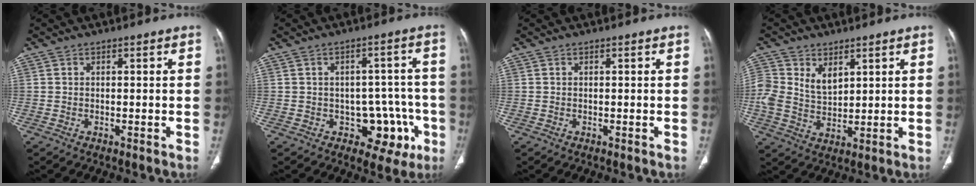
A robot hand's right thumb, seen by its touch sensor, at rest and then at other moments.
{"total": 9.5, "force": [-3.4, 6.6, 5.8], "torque": [-0.025, 0.029, -0.034]}
{"total": 0.0}
{"total": 7.5, "force": [2.7, 5.2, 4.6], "torque": [-0.073, -0.009, 0.059]}